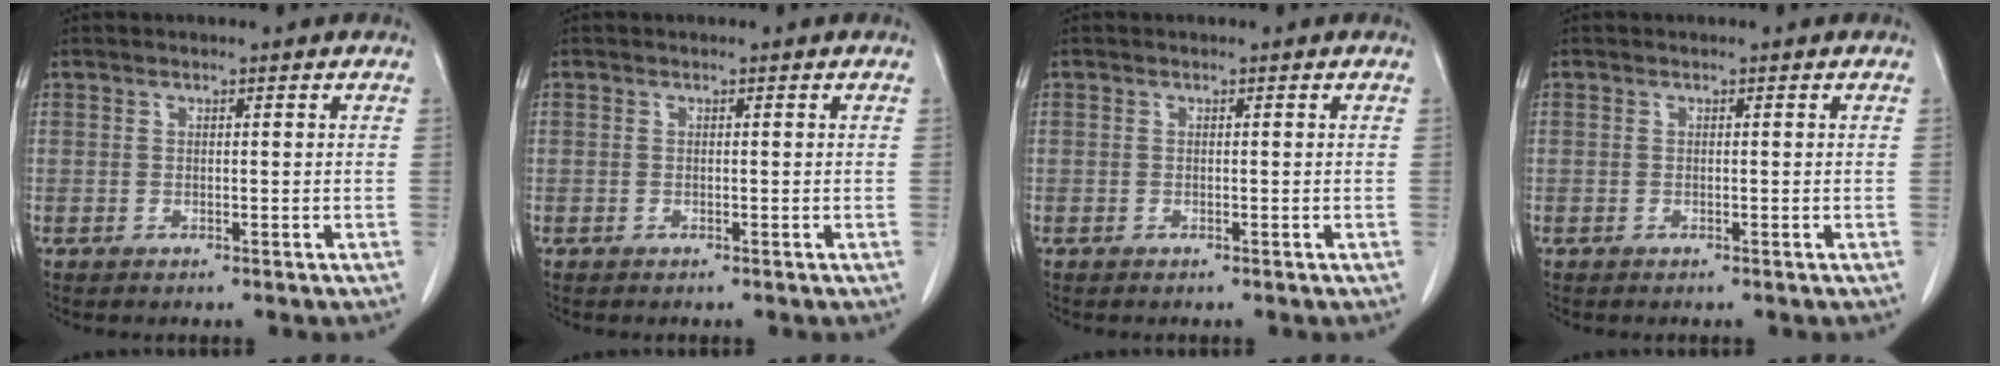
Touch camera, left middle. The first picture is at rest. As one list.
[{"total": 0.0}, {"total": 0.0}, {"total": 0.0}]